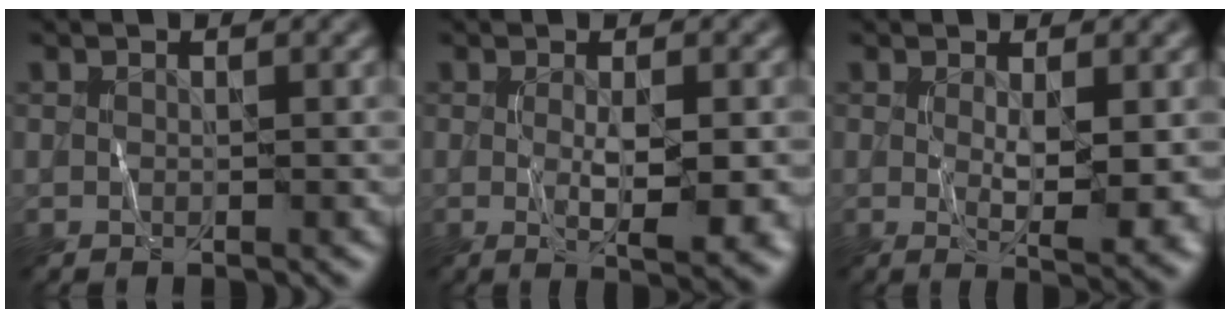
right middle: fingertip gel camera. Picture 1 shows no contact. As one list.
[{"total": 4.5, "force": [-0.5, 0.9, 4.4], "torque": [-0.073, -0.010, -0.002]}, {"total": 4.3, "force": [0.1, 1.0, 4.2], "torque": [-0.073, -0.012, 0.008]}]